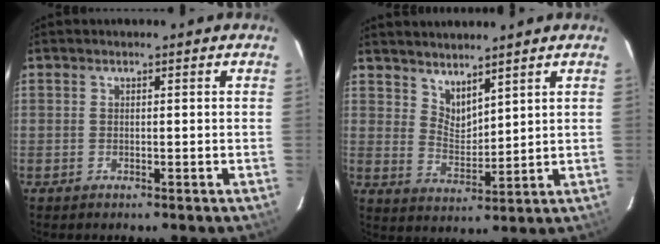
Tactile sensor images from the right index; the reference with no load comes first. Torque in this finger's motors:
{"motor_torque": [-0.08, 0.08, 0.08, 0.00]}